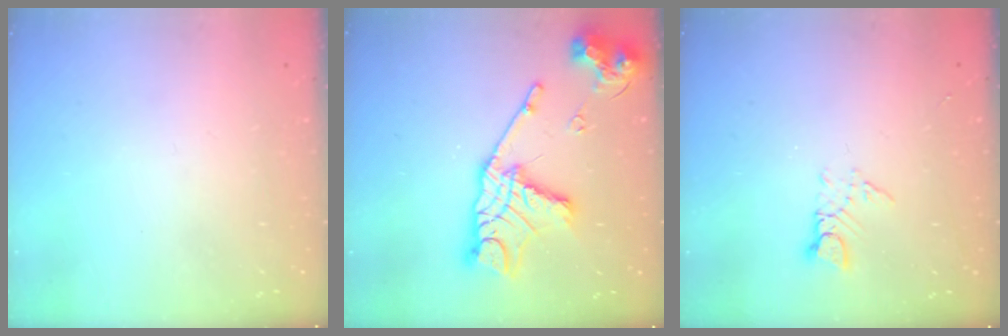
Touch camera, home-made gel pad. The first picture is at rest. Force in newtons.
{"total": 19.0, "press": 18.9, "slide": 1.8}
{"total": 3.1, "press": 3.1, "slide": 0.2}